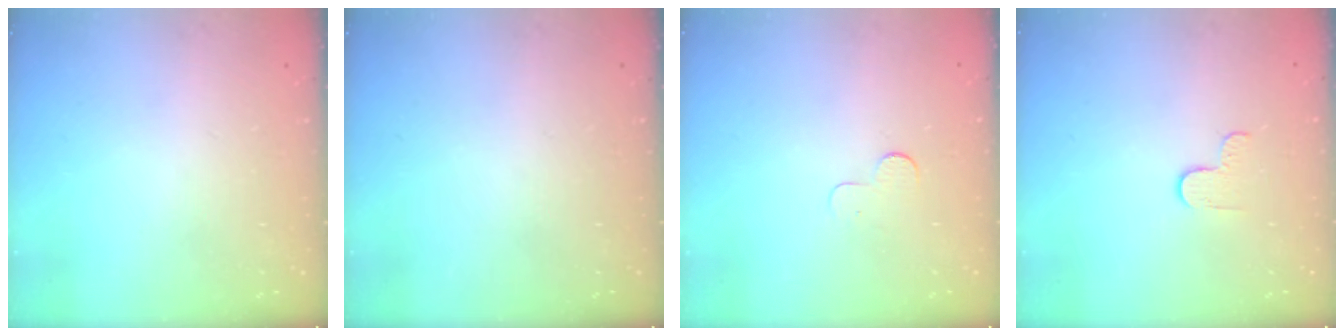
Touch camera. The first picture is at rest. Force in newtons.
{"total": 0.0}
{"total": 2.9, "press": 2.9, "slide": 0.3}
{"total": 2.7, "press": 2.6, "slide": 0.4}